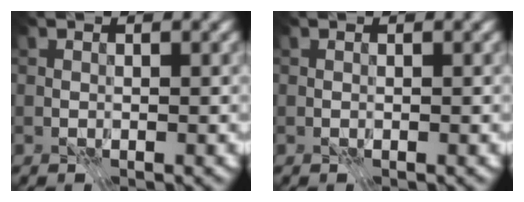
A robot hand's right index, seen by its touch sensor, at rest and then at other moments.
{"total": 0.0}